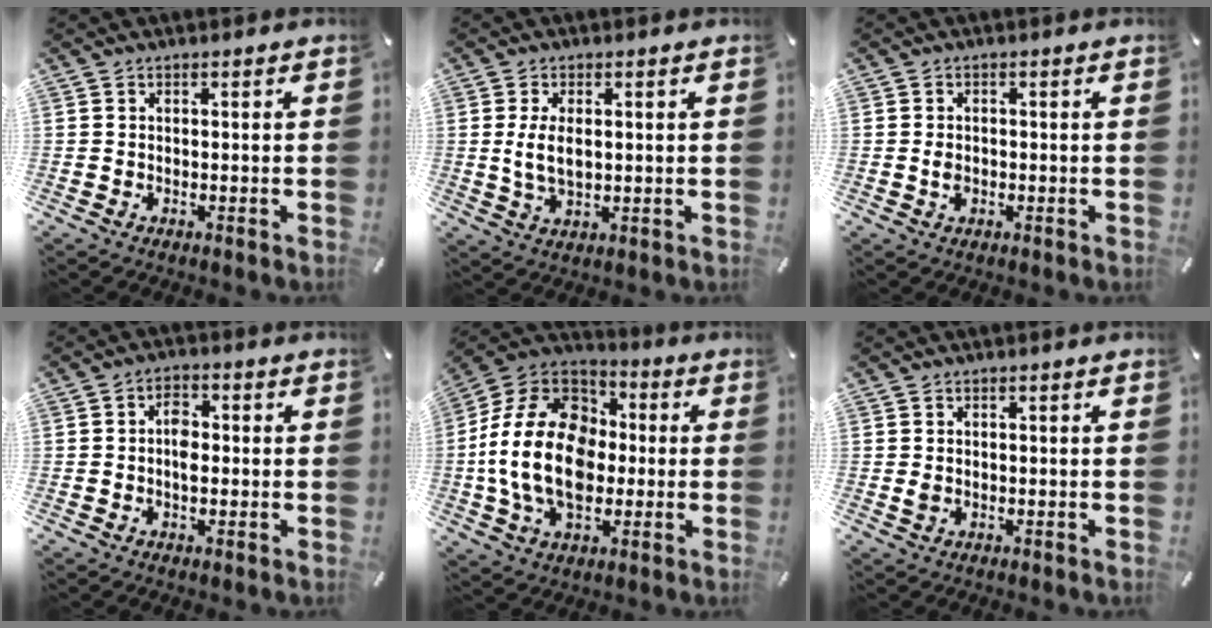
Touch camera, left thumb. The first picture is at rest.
{"total": 6.4, "force": [0.7, 3.3, 5.4], "torque": [-0.127, 0.002, 0.008]}
{"total": 1.9, "force": [-0.3, 1.3, 1.3], "torque": [-0.027, 0.002, -0.006]}
{"total": 4.1, "force": [-0.2, 2.6, 3.2], "torque": [-0.051, 0.006, -0.006]}
{"total": 20.5, "force": [-2.7, 15.5, 13.1], "torque": [-0.273, 0.016, -0.051]}
{"total": 1.0, "force": [0.0, 0.9, 0.5], "torque": [-0.004, -0.001, -0.002]}